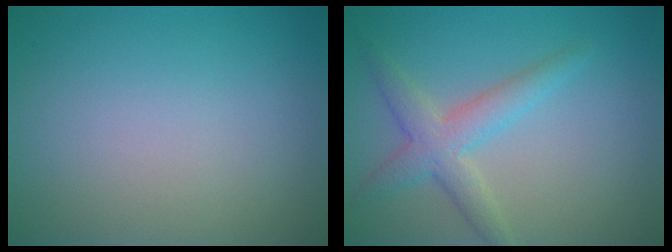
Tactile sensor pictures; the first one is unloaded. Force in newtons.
{"total": 3.5, "press": 3.5, "slide": 0.1}